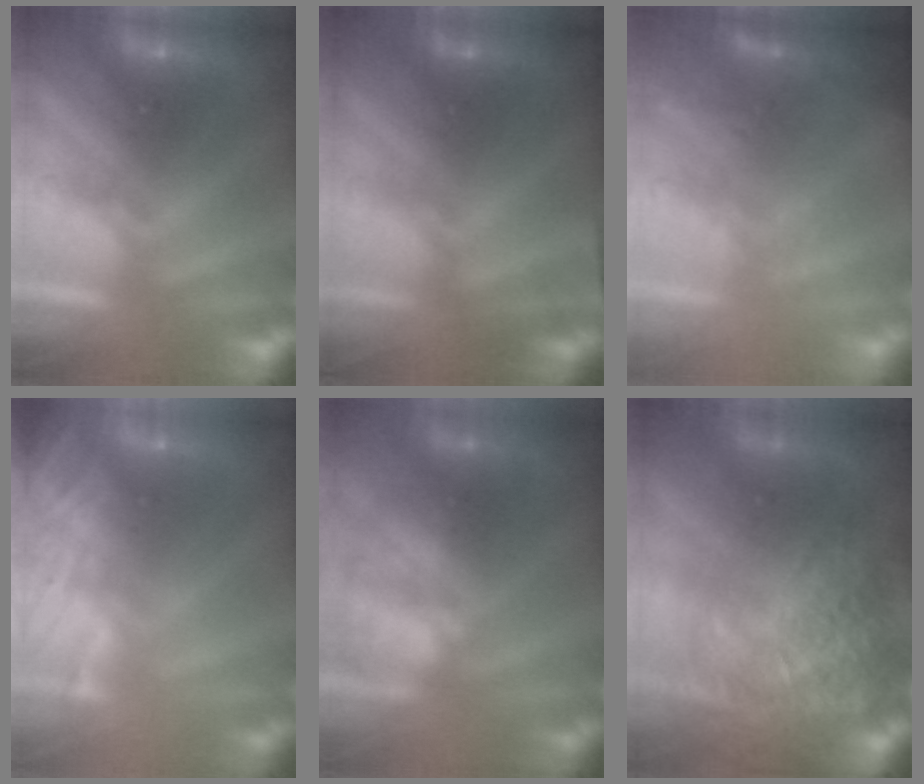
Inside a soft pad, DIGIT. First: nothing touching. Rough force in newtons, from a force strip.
{"total": 4.6}
{"total": 2.5}
{"total": 8.0}
{"total": 7.8}
{"total": 10.0}